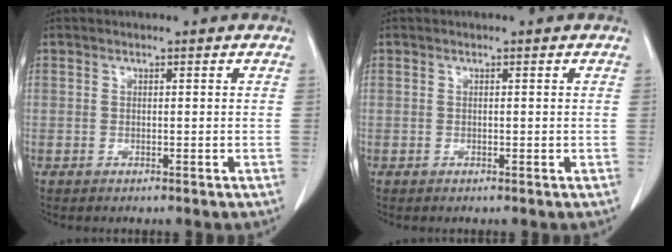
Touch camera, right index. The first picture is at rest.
{"total": 0.0}